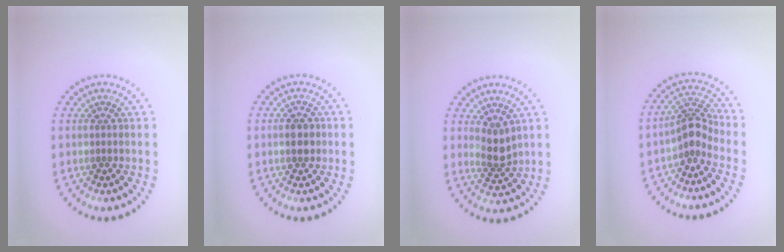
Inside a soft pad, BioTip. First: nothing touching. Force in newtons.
{"total": 1.9, "press": 1.9, "slide": 0.2}
{"total": 2.3, "press": 1.8, "slide": 1.3}
{"total": 2.8, "press": 2.0, "slide": 2.0}